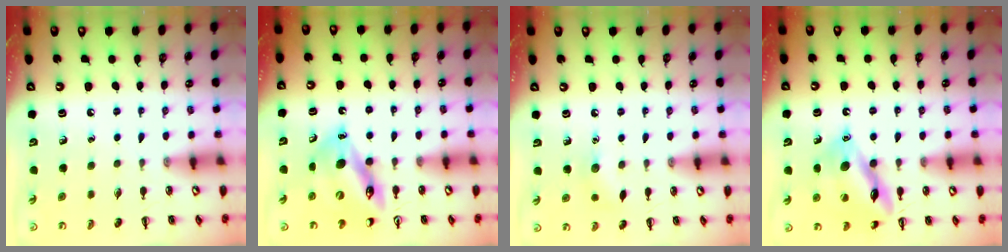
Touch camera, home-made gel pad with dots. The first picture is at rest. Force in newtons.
{"total": 12.8, "press": 12.1, "slide": 4.2}
{"total": 6.6, "press": 6.4, "slide": 1.6}
{"total": 14.0, "press": 13.9, "slide": 1.4}